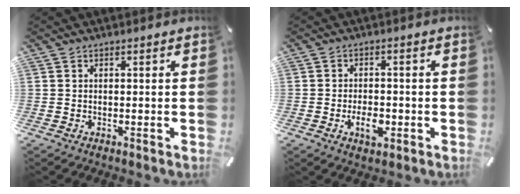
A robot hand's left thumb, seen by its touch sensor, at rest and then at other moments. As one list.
[{"total": 5.4, "force": [-1.9, 3.1, 4.0], "torque": [-0.076, 0.007, -0.031]}]